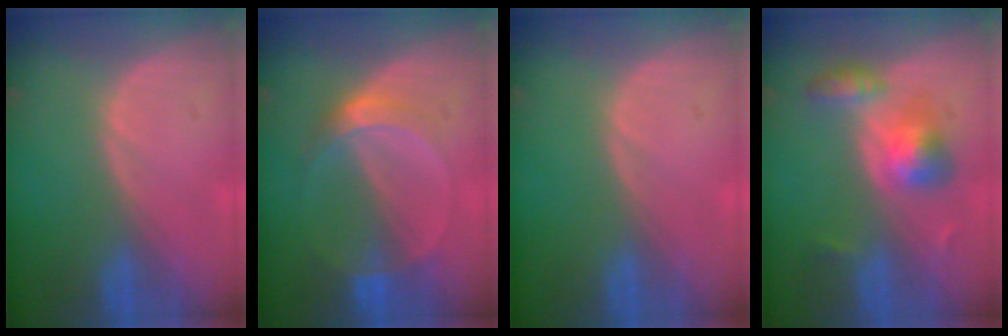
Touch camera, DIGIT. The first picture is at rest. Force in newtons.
{"total": 5.0, "press": 4.6, "slide": 2.0}
{"total": 0.0}
{"total": 5.7, "press": 5.4, "slide": 1.6}